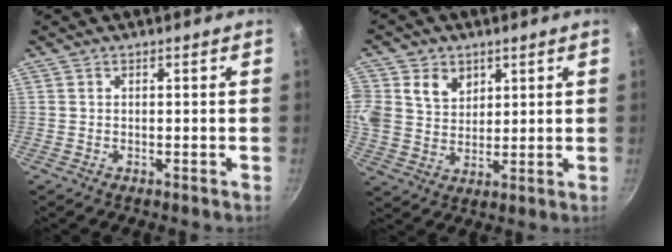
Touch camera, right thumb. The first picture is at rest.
{"total": 14.3, "force": [5.1, 11.6, 6.6], "torque": [-0.155, 0.012, 0.102]}